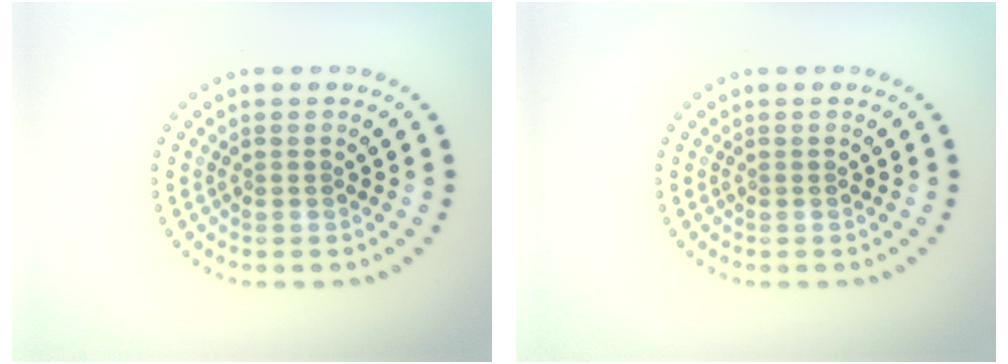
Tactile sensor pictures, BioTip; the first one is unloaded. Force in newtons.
{"total": 0.0}